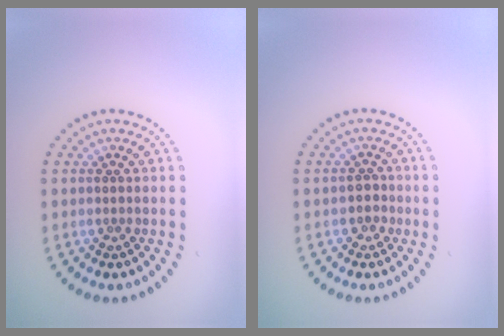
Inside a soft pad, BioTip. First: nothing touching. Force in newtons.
{"total": 1.5, "press": 1.4, "slide": 0.7}